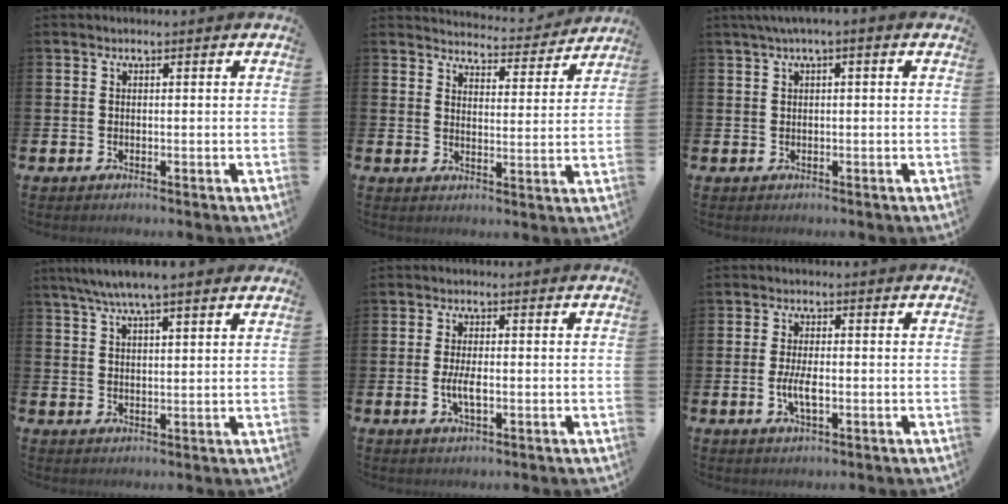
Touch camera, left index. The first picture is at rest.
{"total": 4.2, "force": [4.2, 0.5, 0.2], "torque": [-0.010, -0.039, 0.069]}
{"total": 1.4, "force": [0.5, 0.0, 1.4], "torque": [-0.026, 0.003, 0.009]}
{"total": 6.0, "force": [5.3, 0.4, 2.8], "torque": [-0.061, -0.013, 0.094]}
{"total": 3.2, "force": [-0.5, 1.2, 3.0], "torque": [-0.059, -0.003, -0.012]}
{"total": 3.6, "force": [-0.7, 1.3, 3.2], "torque": [-0.063, -0.002, -0.015]}